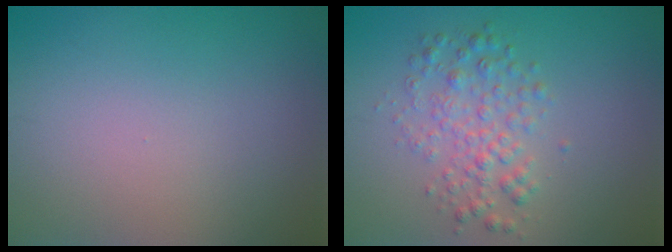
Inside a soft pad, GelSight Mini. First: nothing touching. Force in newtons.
{"total": 3.0, "press": 3.0, "slide": 0.1}